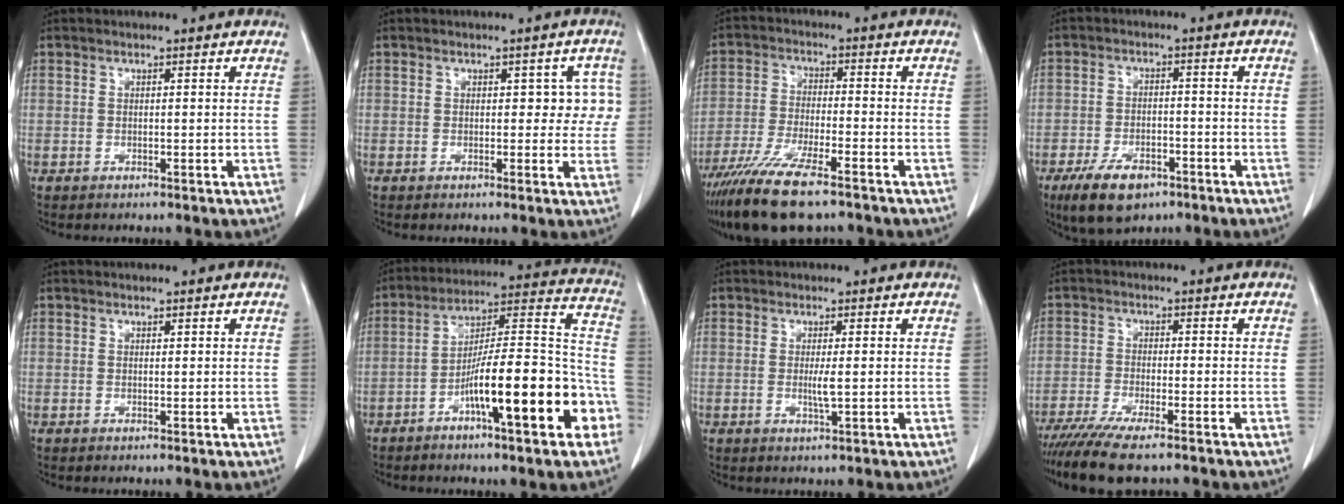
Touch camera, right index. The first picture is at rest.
{"total": 3.8, "force": [0.6, 2.5, 2.8], "torque": [-0.014, 0.021, 0.005]}
{"total": 12.4, "force": [-8.9, 2.0, 8.3], "torque": [-0.157, -0.032, -0.156]}
{"total": 8.0, "force": [-5.1, 3.8, 4.9], "torque": [-0.096, -0.007, -0.083]}
{"total": 0.0}
{"total": 19.1, "force": [-7.8, 3.3, 17.1], "torque": [-0.229, 0.029, -0.115]}
{"total": 2.1, "force": [-0.1, 0.0, 2.1], "torque": [-0.043, -0.005, -0.002]}
{"total": 9.9, "force": [-7.9, 0.8, 5.9], "torque": [-0.094, -0.024, -0.129]}